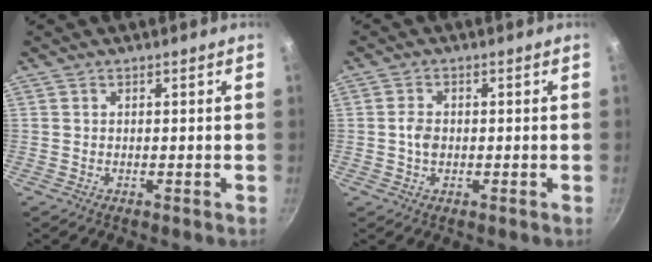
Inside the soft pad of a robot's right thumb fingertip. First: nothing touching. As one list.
[{"total": 2.9, "force": [-0.2, 2.0, 2.0], "torque": [-0.035, 0.006, -0.007]}]